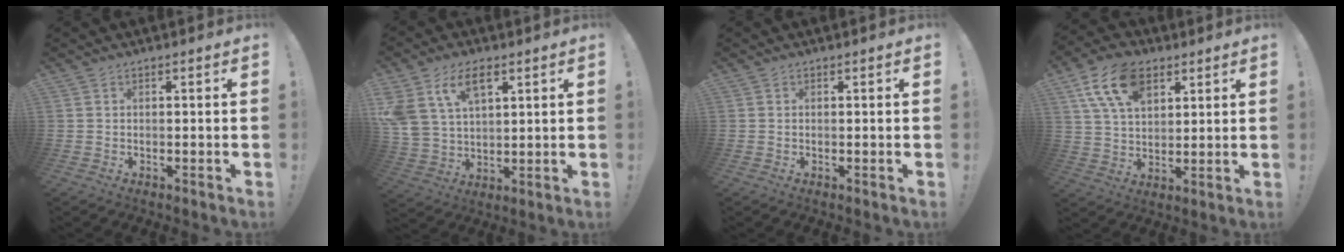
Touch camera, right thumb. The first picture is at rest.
{"total": 12.4, "force": [6.5, 7.7, 7.1], "torque": [-0.150, -0.021, 0.127]}
{"total": 0.0}
{"total": 15.1, "force": [7.6, 9.1, 9.2], "torque": [-0.163, -0.023, 0.142]}